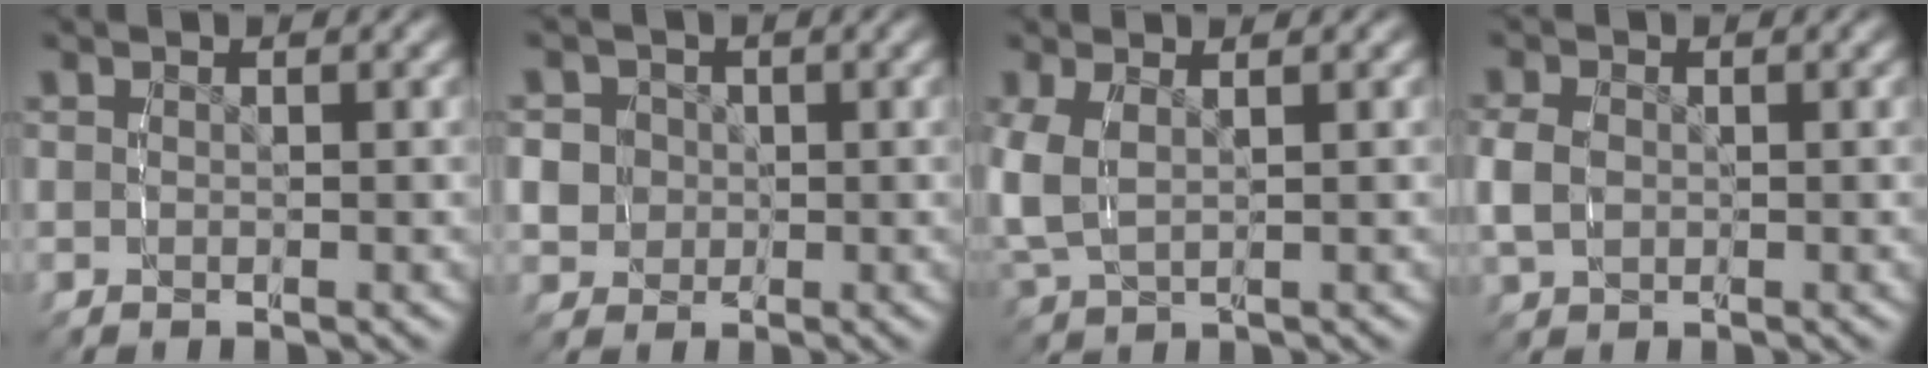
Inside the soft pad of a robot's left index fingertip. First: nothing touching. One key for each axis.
{"total": 5.7, "fx": 0.4, "fy": 5.4, "fz": 2.0, "tx": -0.048, "ty": -0.009, "tz": 0.009}
{"total": 4.3, "fx": 0.5, "fy": 3.2, "fz": 2.9, "tx": -0.091, "ty": -0.013, "tz": 0.023}
{"total": 2.7, "fx": 0.0, "fy": 2.2, "fz": 1.6, "tx": -0.049, "ty": -0.008, "tz": 0.009}